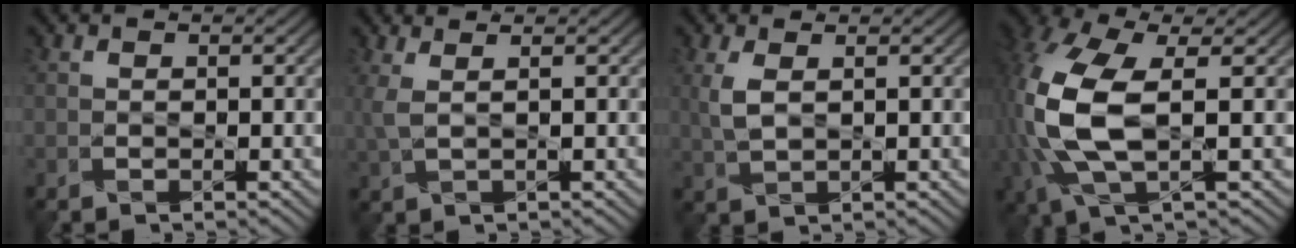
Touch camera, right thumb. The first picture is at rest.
{"total": 2.6, "force": [1.3, 0.6, 2.2], "torque": [-0.062, 0.008, 0.025]}
{"total": 3.1, "force": [1.1, 1.3, 2.6], "torque": [-0.076, 0.006, 0.023]}
{"total": 11.9, "force": [0.0, 5.5, 10.5], "torque": [-0.286, 0.001, -0.001]}